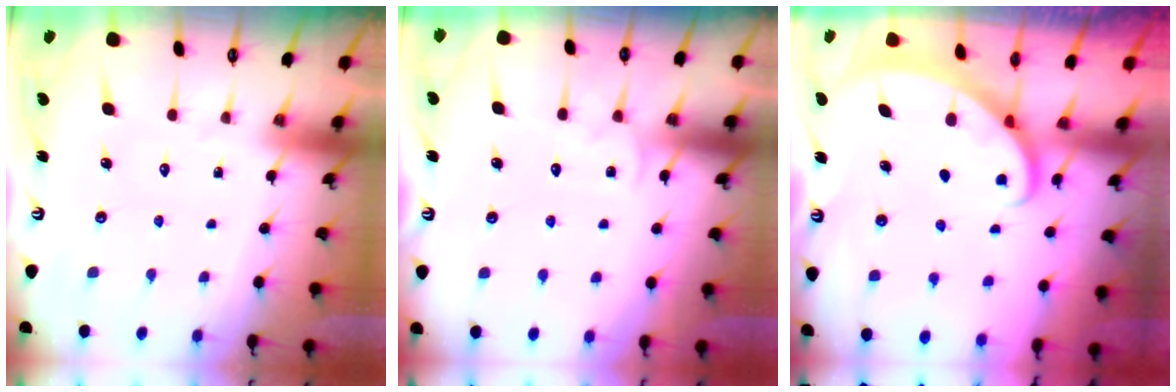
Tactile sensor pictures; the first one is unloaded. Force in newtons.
{"total": 2.9, "press": 2.8, "slide": 0.3}
{"total": 2.7, "press": 2.7, "slide": 0.1}